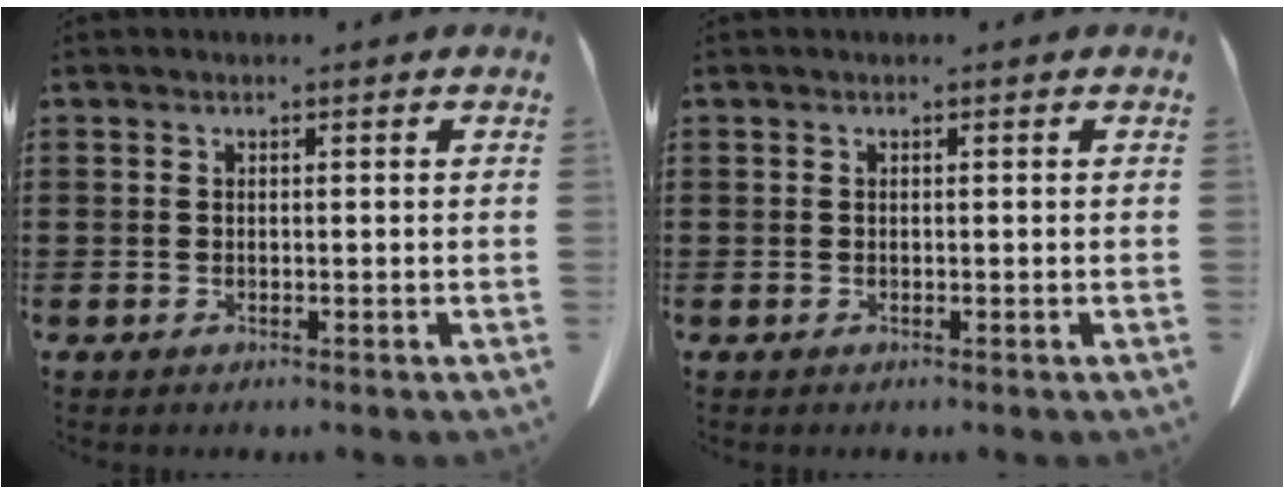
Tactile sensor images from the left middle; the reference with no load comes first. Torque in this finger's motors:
{"motor_torque": [0.34, -0.37, 0.00, 0.00]}